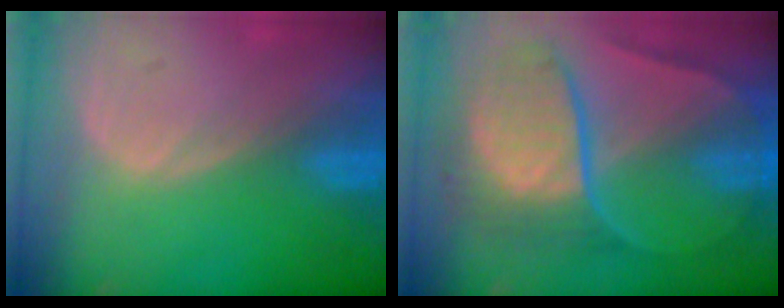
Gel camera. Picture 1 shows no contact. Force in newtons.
{"total": 10.8, "press": 10.7, "slide": 1.1}